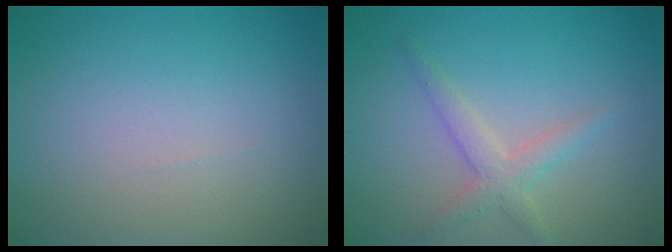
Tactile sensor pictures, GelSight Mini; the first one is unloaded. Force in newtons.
{"total": 2.3, "press": 2.3, "slide": 0.1}